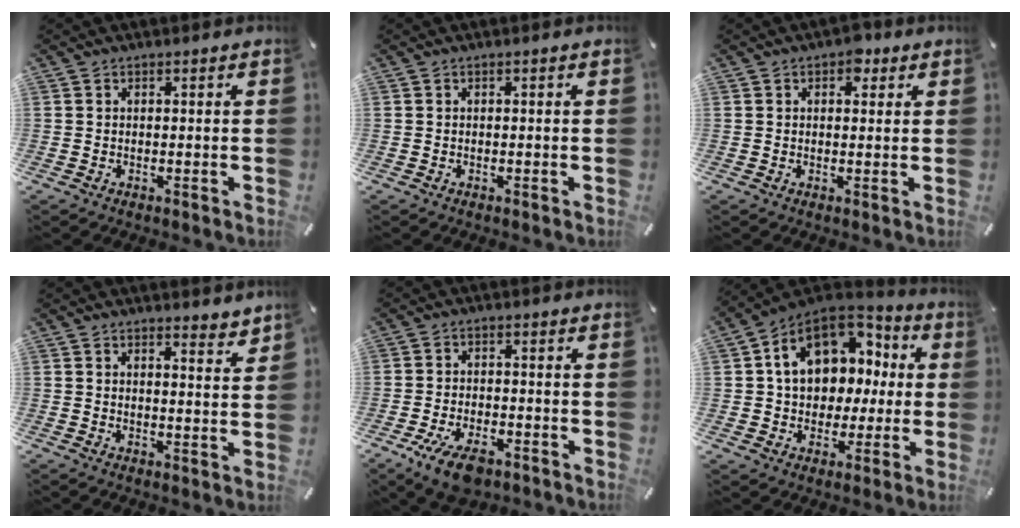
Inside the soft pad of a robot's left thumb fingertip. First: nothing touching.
{"total": 0.0}
{"total": 3.4, "force": [1.7, 2.2, 2.0], "torque": [-0.013, -0.006, 0.022]}
{"total": 3.4, "force": [3.3, 0.9, 0.5], "torque": [-0.003, -0.026, 0.058]}
{"total": 7.0, "force": [-3.9, 3.8, 4.4], "torque": [-0.099, 0.012, -0.073]}
{"total": 15.7, "force": [3.7, 12.3, 9.1], "torque": [-0.152, -0.007, 0.071]}